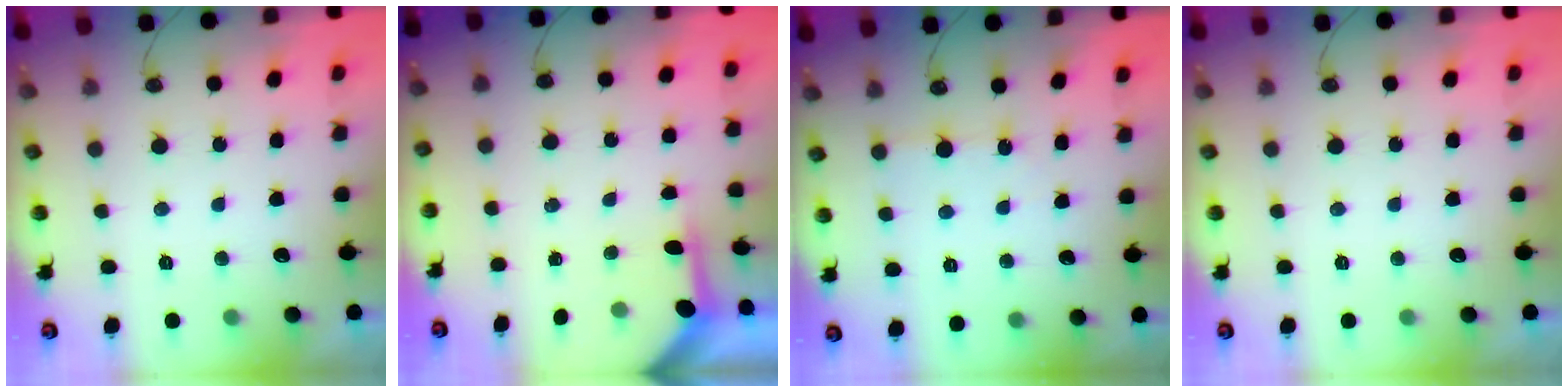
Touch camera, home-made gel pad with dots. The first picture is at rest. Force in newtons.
{"total": 4.0, "press": 4.0, "slide": 0.4}
{"total": 2.9, "press": 2.9, "slide": 0.5}
{"total": 0.0}